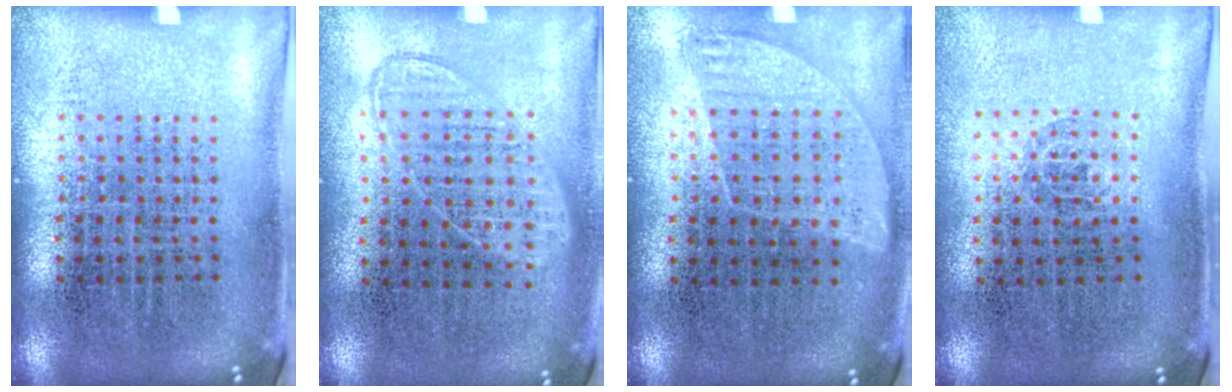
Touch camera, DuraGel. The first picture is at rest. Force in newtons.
{"total": 0.9, "press": 0.8, "slide": 0.3}
{"total": 0.9, "press": 0.8, "slide": 0.3}
{"total": 0.5, "press": 0.3, "slide": 0.4}